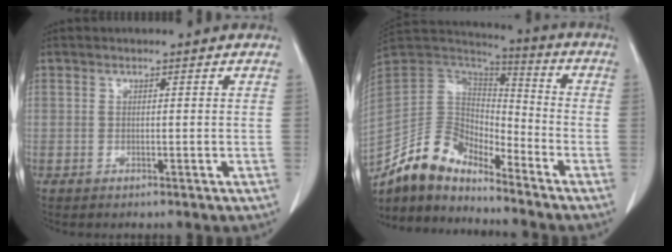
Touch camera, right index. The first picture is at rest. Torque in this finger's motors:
{"motor_torque": [0.45, -0.50, -0.05, -0.06]}